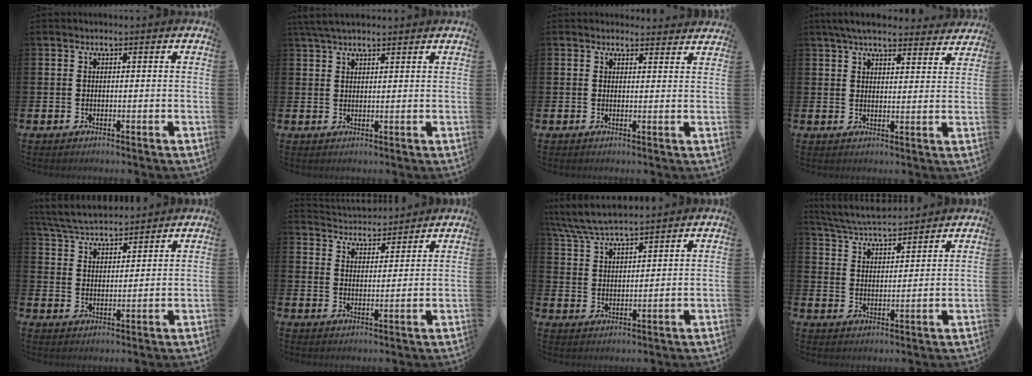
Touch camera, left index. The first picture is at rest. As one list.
[{"total": 3.7, "force": [3.2, 1.0, 1.6], "torque": [-0.031, -0.004, 0.057]}, {"total": 1.9, "force": [1.9, 0.5, -0.1], "torque": [0.013, -0.011, 0.031]}, {"total": 6.0, "force": [5.6, 1.3, 1.8], "torque": [-0.036, -0.023, 0.100]}, {"total": 5.3, "force": [5.2, 0.9, 0.6], "torque": [-0.032, -0.028, 0.092]}, {"total": 4.4, "force": [4.3, 0.7, -0.3], "torque": [-0.010, -0.028, 0.076]}, {"total": 6.4, "force": [6.1, 0.7, 1.7], "torque": [-0.054, -0.024, 0.112]}, {"total": 5.5, "force": [5.4, 0.4, 1.0], "torque": [-0.039, -0.032, 0.095]}]